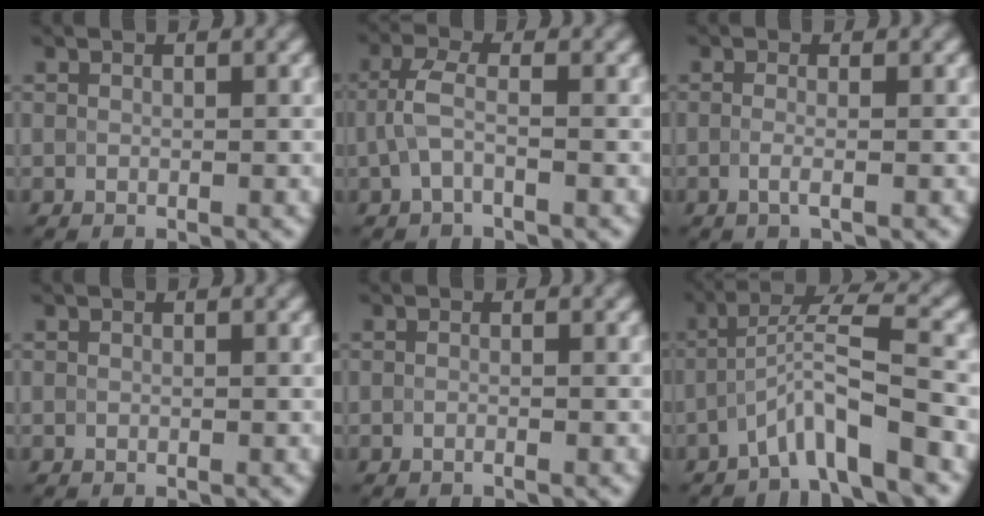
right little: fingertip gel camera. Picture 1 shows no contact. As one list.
[{"total": 2.4, "force": [-0.5, 0.9, 2.2], "torque": [-0.053, 0.006, -0.016]}, {"total": 1.6, "force": [-0.3, 0.5, 1.5], "torque": [-0.023, -0.006, -0.010]}, {"total": 0.0}, {"total": 0.7, "force": [-0.3, 0.2, 0.6], "torque": [-0.009, -0.008, -0.012]}, {"total": 5.2, "force": [-2.7, 0.5, 4.4], "torque": [-0.076, 0.018, -0.055]}]